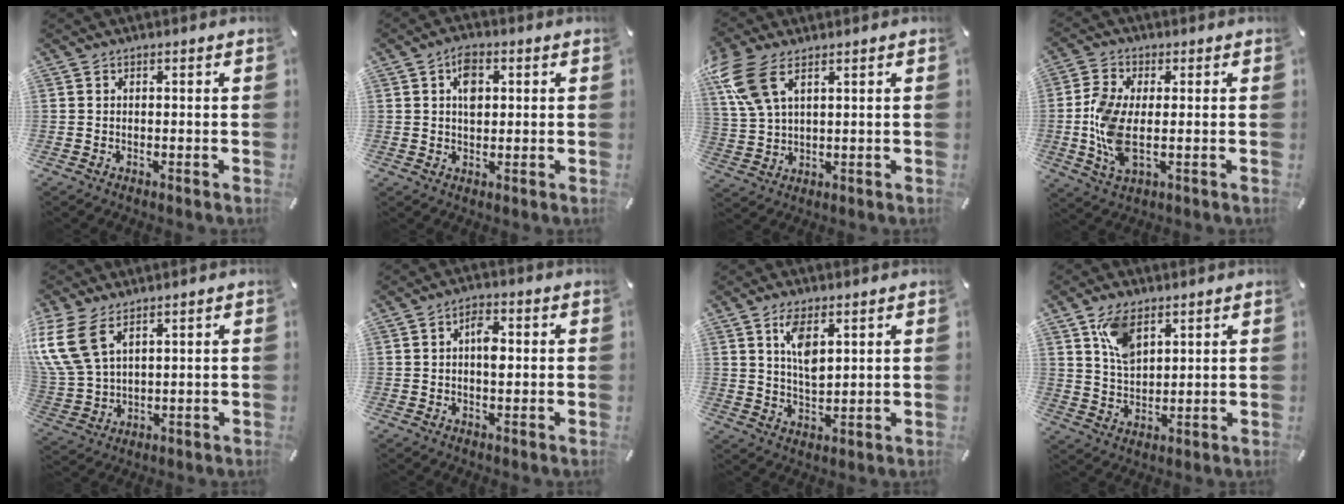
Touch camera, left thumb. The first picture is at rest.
{"total": 5.4, "force": [1.4, 3.5, 3.9], "torque": [-0.050, -0.004, 0.018]}
{"total": 11.0, "force": [5.5, 5.7, 7.7], "torque": [-0.189, -0.014, 0.101]}
{"total": 10.3, "force": [-0.2, 5.0, 9.0], "torque": [-0.200, -0.008, -0.004]}
{"total": 11.4, "force": [6.3, 6.7, 6.8], "torque": [-0.177, -0.018, 0.117]}
{"total": 4.3, "force": [0.4, 2.4, 3.6], "torque": [-0.046, 0.001, 0.001]}
{"total": 7.0, "force": [3.6, 3.1, 5.1], "torque": [-0.101, -0.011, 0.060]}
{"total": 8.3, "force": [4.8, 4.6, 5.0], "torque": [-0.102, -0.009, 0.087]}